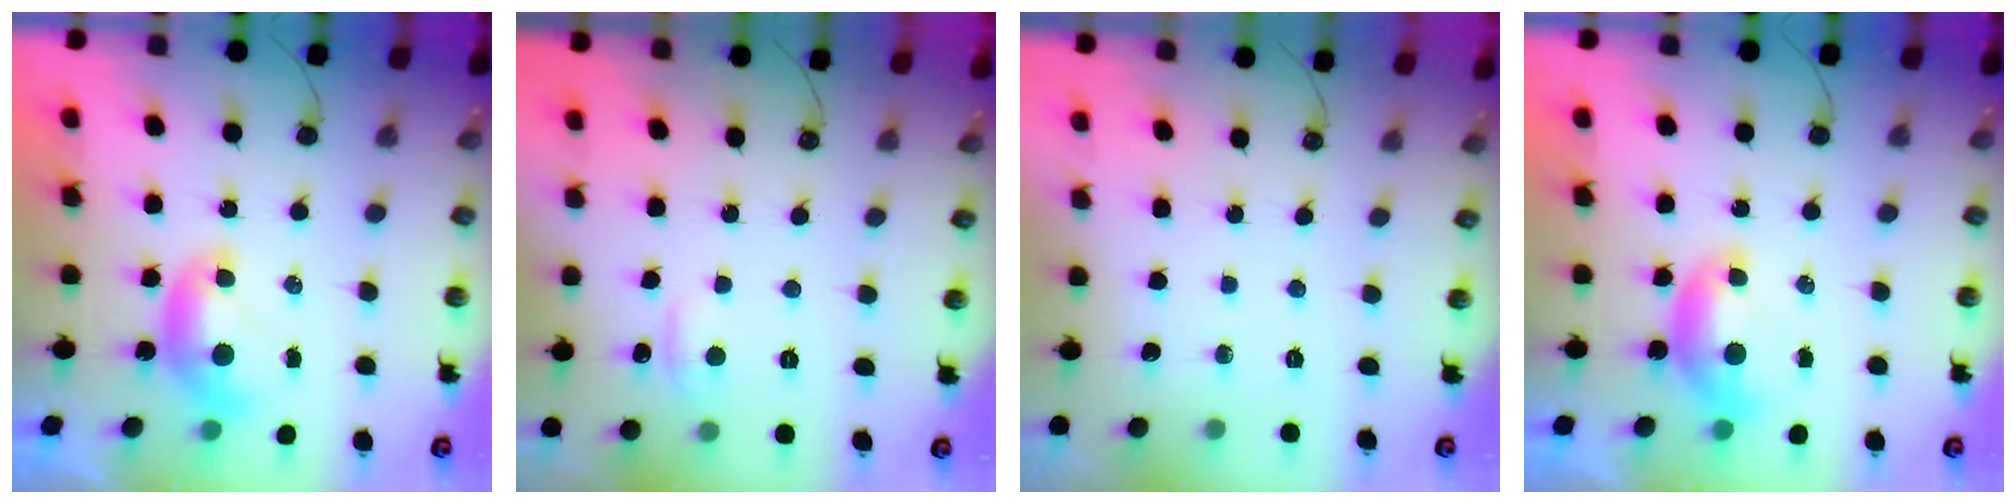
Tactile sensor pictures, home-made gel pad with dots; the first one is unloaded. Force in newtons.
{"total": 0.8, "press": 0.2, "slide": 0.8}
{"total": 0.0}
{"total": 0.0}